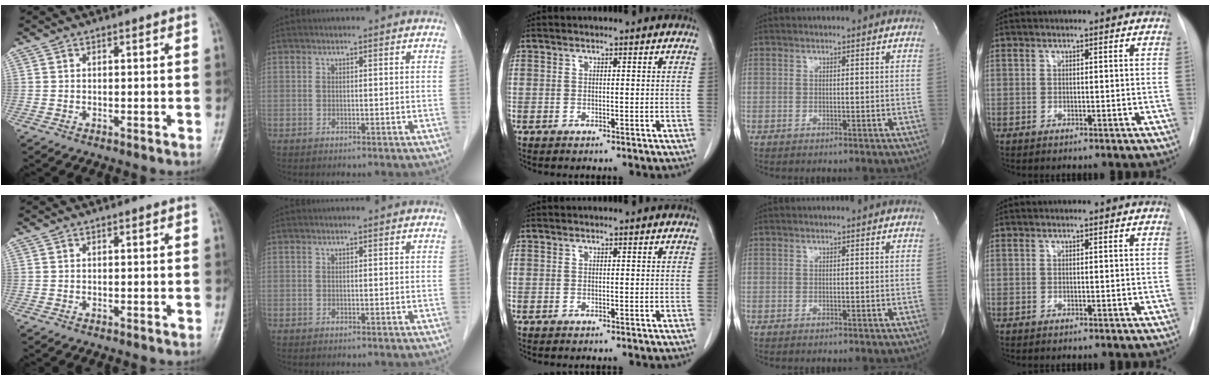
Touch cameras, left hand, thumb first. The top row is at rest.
{}